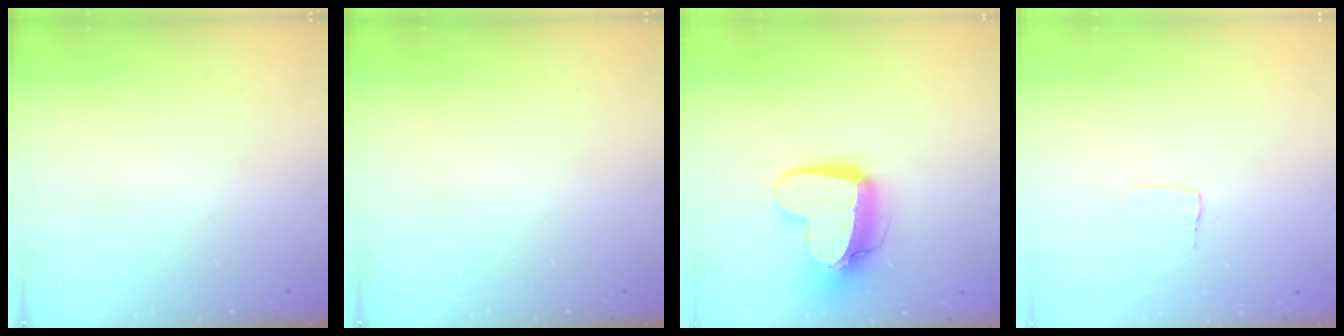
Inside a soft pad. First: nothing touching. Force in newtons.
{"total": 0.0}
{"total": 14.7, "press": 14.6, "slide": 1.4}
{"total": 3.7, "press": 3.7, "slide": 0.1}